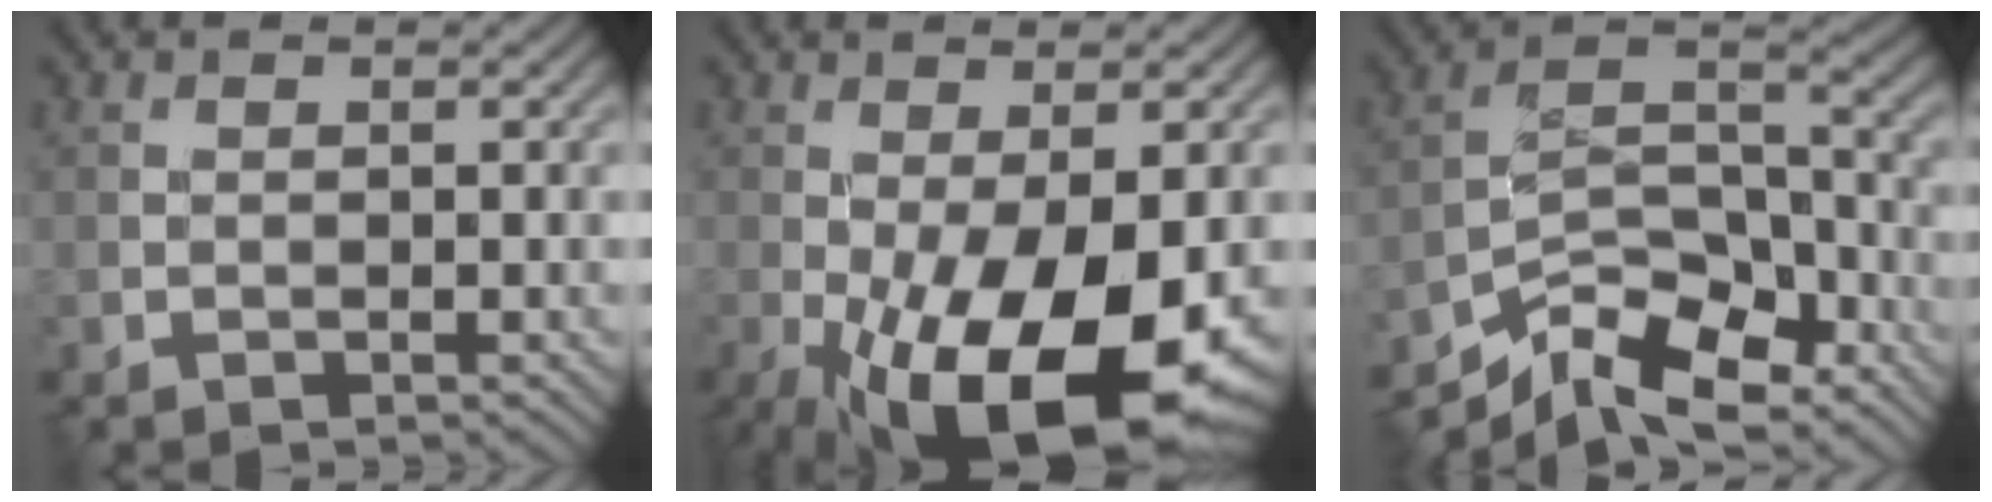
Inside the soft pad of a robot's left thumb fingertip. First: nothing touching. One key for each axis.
{"total": 15.8, "fx": -6.0, "fy": 6.8, "fz": 13.0, "tx": -0.232, "ty": -0.049, "tz": -0.073}
{"total": 11.7, "fx": -9.4, "fy": 4.0, "fz": 5.6, "tx": -0.096, "ty": 0.003, "tz": -0.179}